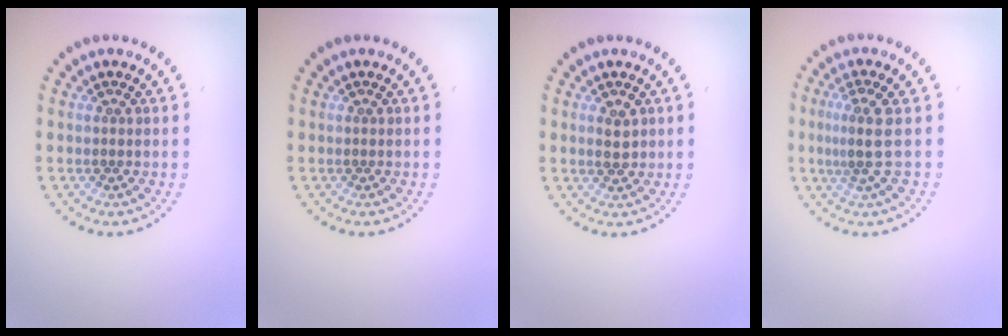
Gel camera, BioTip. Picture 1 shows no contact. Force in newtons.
{"total": 0.0}
{"total": 1.9, "press": 1.9, "slide": 0.1}
{"total": 2.4, "press": 1.8, "slide": 1.7}